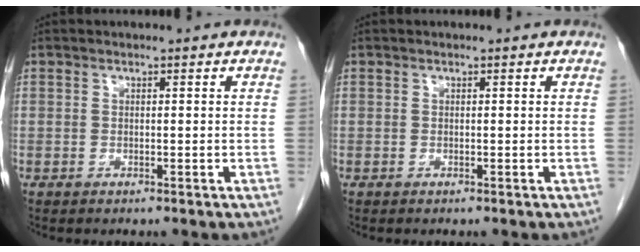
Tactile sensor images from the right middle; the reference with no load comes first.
{"total": 0.0}